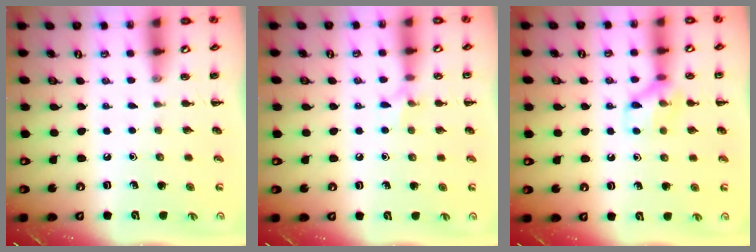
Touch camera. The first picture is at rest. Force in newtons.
{"total": 6.1, "press": 5.8, "slide": 1.9}
{"total": 9.5, "press": 9.4, "slide": 0.7}